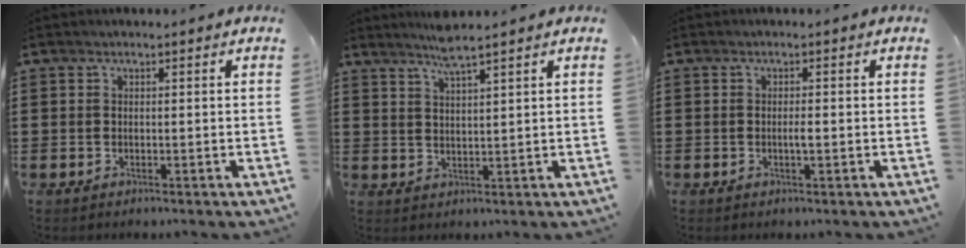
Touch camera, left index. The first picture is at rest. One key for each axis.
{"total": 3.8, "fx": 3.2, "fy": -0.3, "fz": 2.1, "tx": -0.049, "ty": -0.003, "tz": 0.056}
{"total": 1.5, "fx": -0.3, "fy": 0.2, "fz": 1.5, "tx": -0.027, "ty": -0.001, "tz": -0.006}